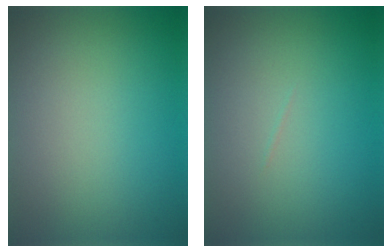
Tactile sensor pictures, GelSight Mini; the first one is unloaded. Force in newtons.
{"total": 0.0}